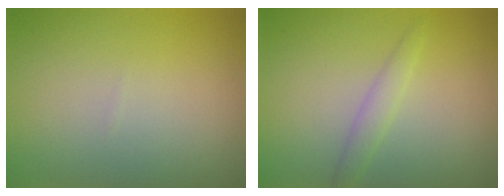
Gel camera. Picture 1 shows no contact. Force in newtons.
{"total": 1.4, "press": 1.4, "slide": 0.1}